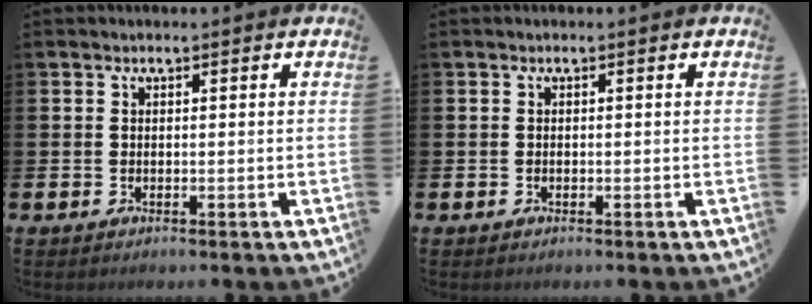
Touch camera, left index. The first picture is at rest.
{"total": 0.0}